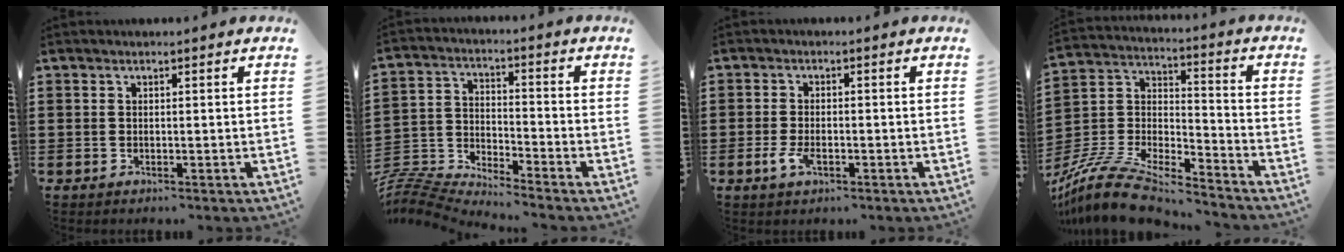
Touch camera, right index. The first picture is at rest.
{"total": 6.8, "force": [-6.8, -0.1, 0.4], "torque": [-0.035, -0.009, -0.148]}
{"total": 3.0, "force": [-1.2, 1.4, 2.3], "torque": [-0.057, -0.005, -0.025]}
{"total": 10.5, "force": [-9.6, 2.1, 3.7], "torque": [-0.088, 0.007, -0.195]}